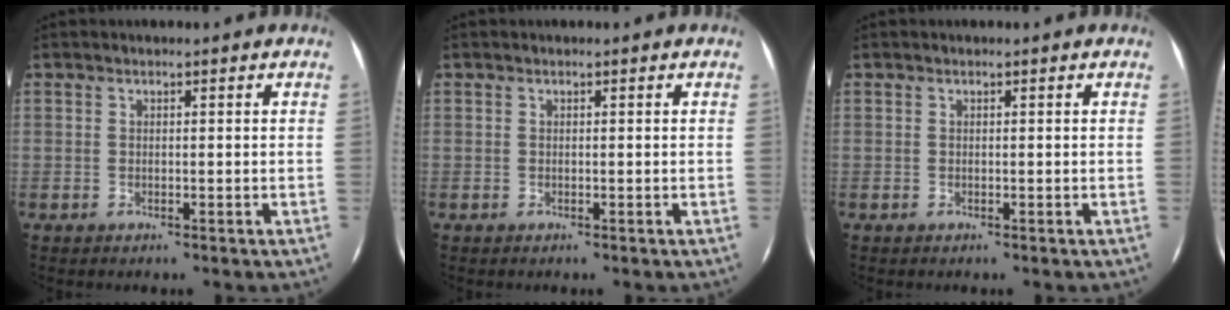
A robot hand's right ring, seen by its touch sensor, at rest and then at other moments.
{"total": 0.0}
{"total": 0.0}